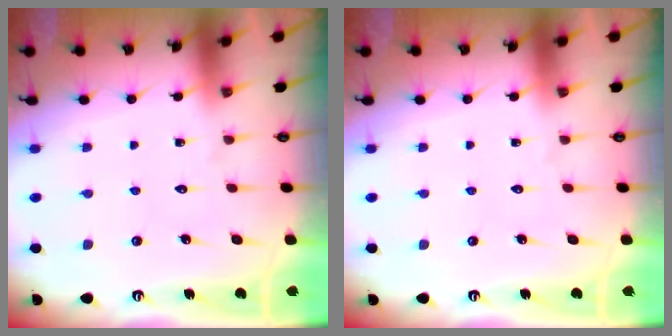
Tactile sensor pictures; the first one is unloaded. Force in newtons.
{"total": 0.0}